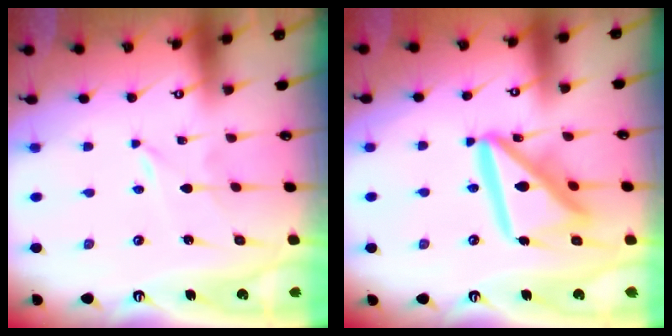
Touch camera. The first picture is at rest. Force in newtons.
{"total": 18.1, "press": 18.0, "slide": 1.8}